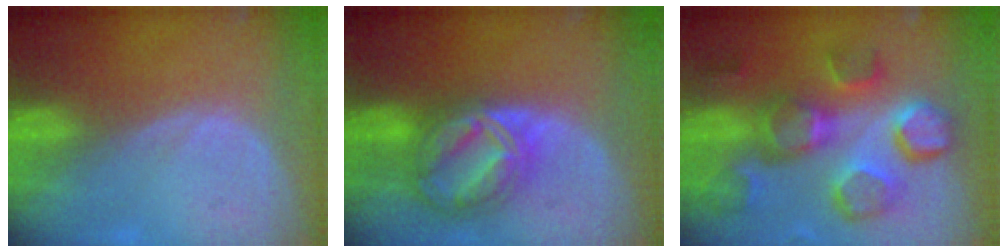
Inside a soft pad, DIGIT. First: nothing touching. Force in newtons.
{"total": 8.9, "press": 8.8, "slide": 0.8}
{"total": 11.9, "press": 10.9, "slide": 4.8}